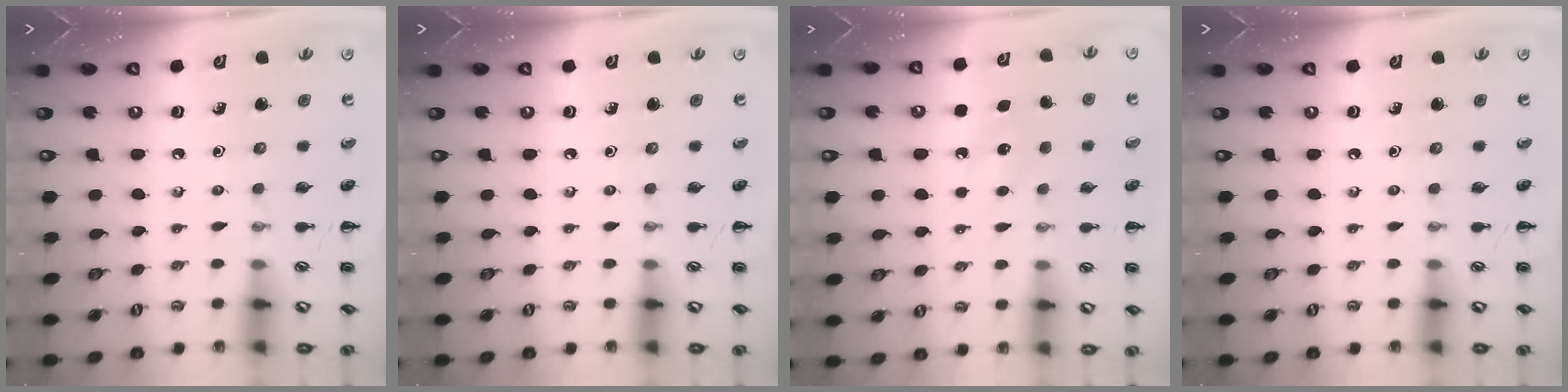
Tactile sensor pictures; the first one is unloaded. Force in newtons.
{"total": 0.0}
{"total": 7.3, "press": 7.1, "slide": 1.7}
{"total": 0.0}